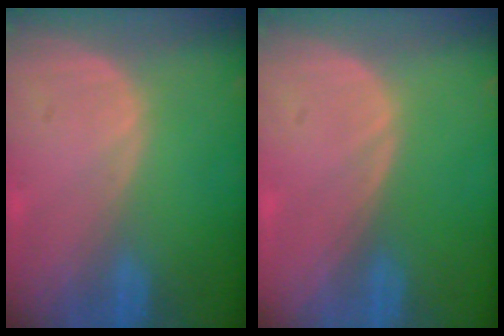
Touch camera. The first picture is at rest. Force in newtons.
{"total": 0.0}